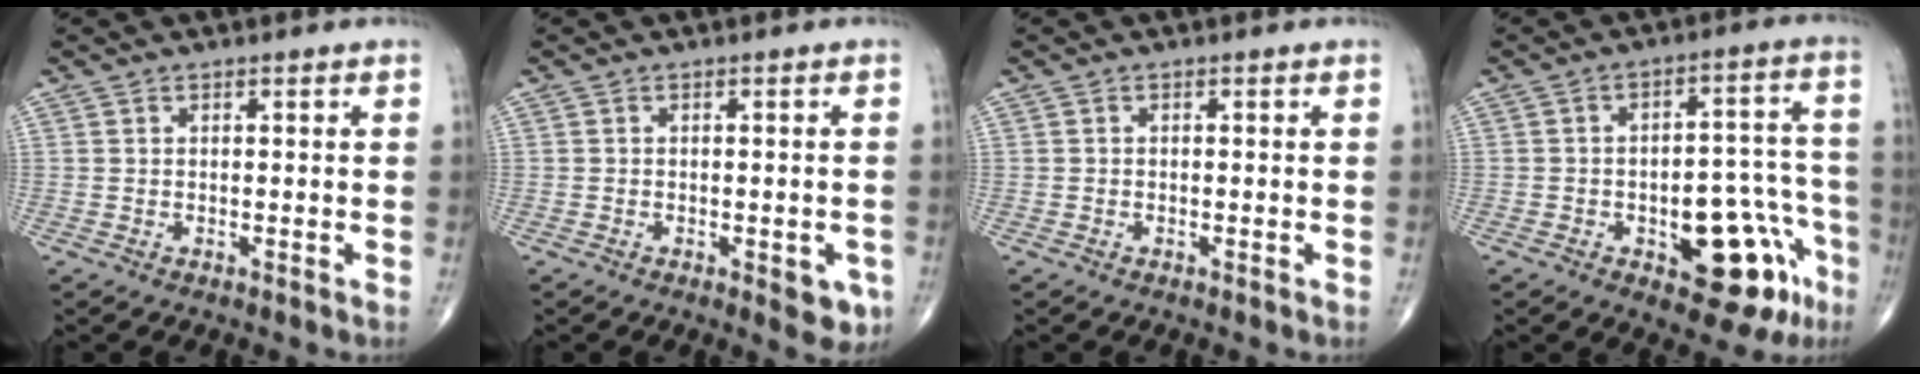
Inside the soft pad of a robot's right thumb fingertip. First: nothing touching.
{"total": 4.5, "force": [-1.7, 2.0, 3.7], "torque": [-0.023, 0.001, -0.015]}
{"total": 0.0}
{"total": 16.1, "force": [-7.1, 7.5, 12.4], "torque": [-0.113, 0.061, -0.080]}